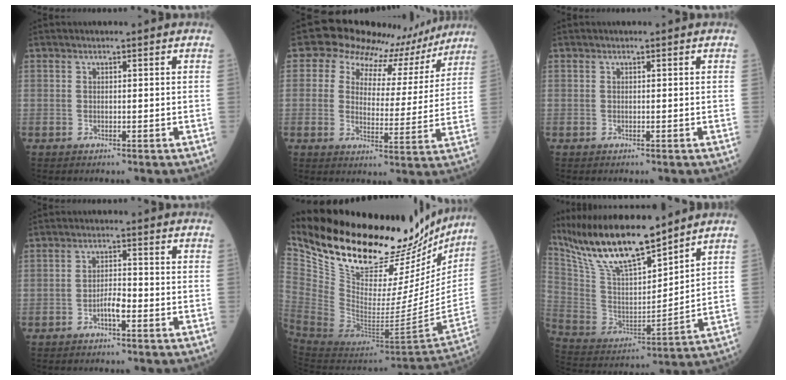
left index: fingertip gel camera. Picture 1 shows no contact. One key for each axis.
{"total": 12.8, "fx": 10.3, "fy": 6.9, "fz": 3.4, "tx": -0.035, "ty": 0.011, "tz": 0.111}
{"total": 0.0}
{"total": 2.7, "fx": -1.7, "fy": 0.6, "fz": 2.0, "tx": -0.033, "ty": 0.002, "tz": -0.034}
{"total": 34.0, "fx": 29.3, "fy": 10.1, "fz": 14.0, "tx": -0.247, "ty": -0.084, "tz": 0.422}
{"total": 17.6, "fx": 14.8, "fy": 2.6, "fz": 9.3, "tx": -0.182, "ty": 0.000, "tz": 0.284}